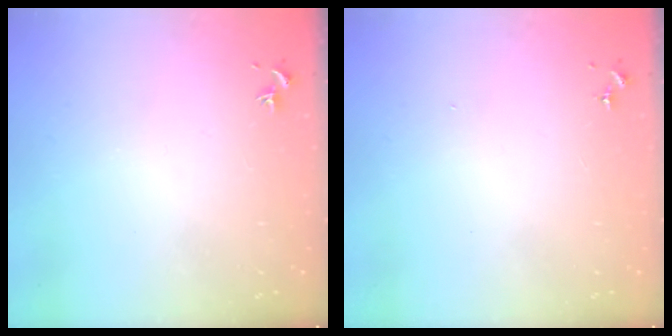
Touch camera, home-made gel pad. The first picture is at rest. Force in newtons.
{"total": 0.0}